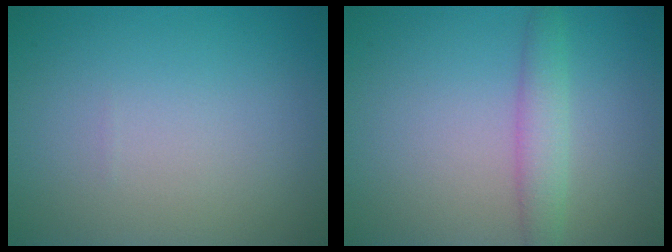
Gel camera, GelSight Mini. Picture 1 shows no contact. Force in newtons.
{"total": 2.5, "press": 2.5, "slide": 0.1}